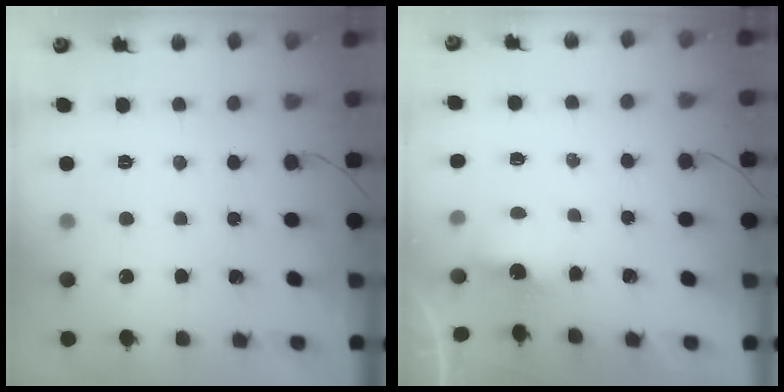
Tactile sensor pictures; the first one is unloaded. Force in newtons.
{"total": 3.6, "press": 3.5, "slide": 1.0}